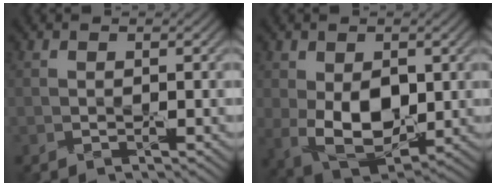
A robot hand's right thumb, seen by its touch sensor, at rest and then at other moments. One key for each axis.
{"total": 9.8, "fx": -0.6, "fy": 6.2, "fz": 7.6, "tx": -0.160, "ty": -0.020, "tz": 0.002}